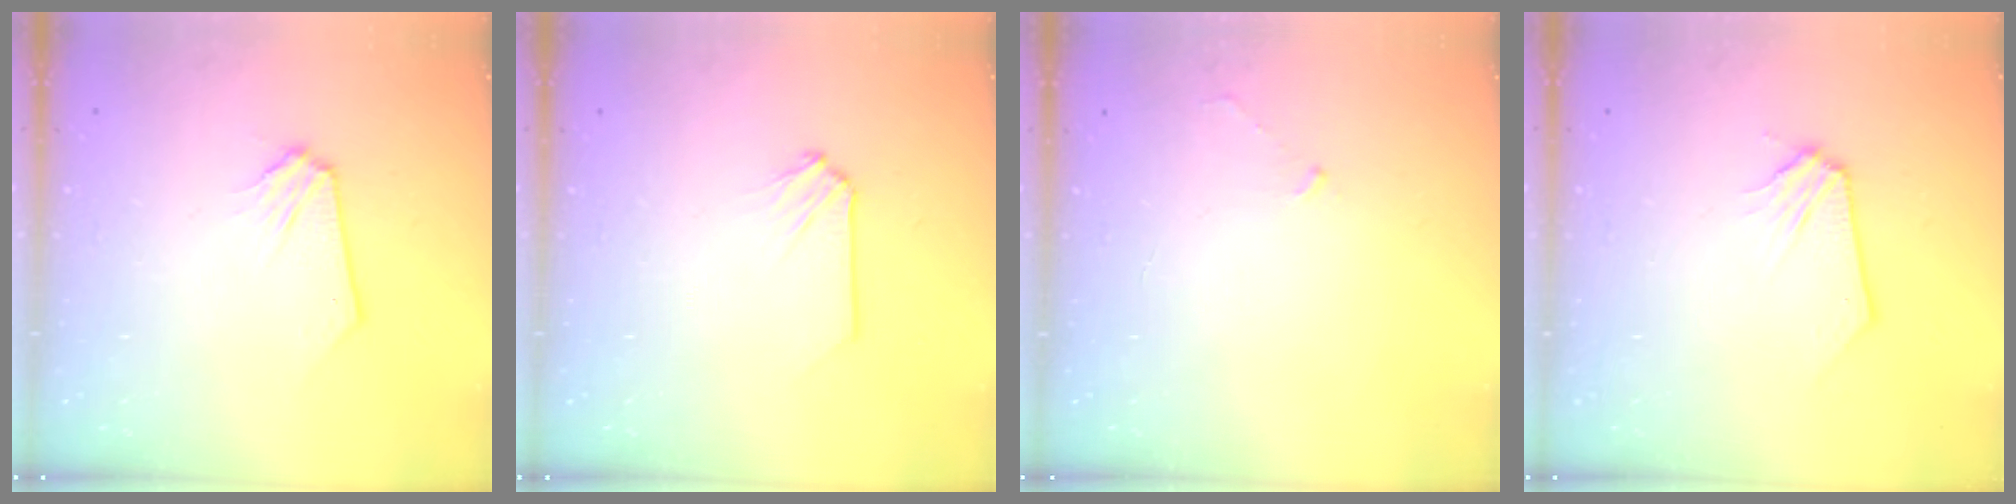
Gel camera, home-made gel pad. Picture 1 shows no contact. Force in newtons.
{"total": 0.0}
{"total": 2.5, "press": 2.4, "slide": 0.6}
{"total": 0.0}